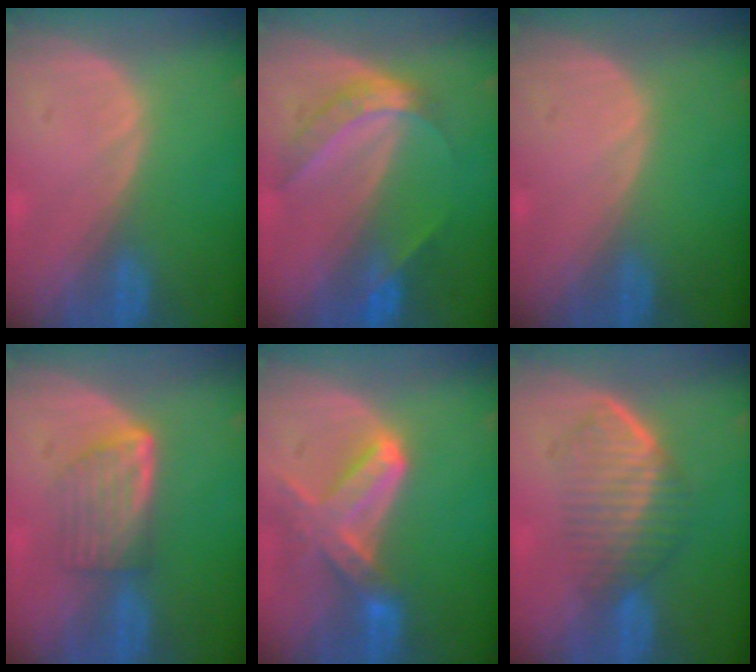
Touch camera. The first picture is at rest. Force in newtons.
{"total": 6.1, "press": 5.1, "slide": 3.2}
{"total": 0.0}
{"total": 5.8, "press": 5.3, "slide": 2.3}
{"total": 7.2, "press": 6.6, "slide": 2.9}
{"total": 7.0, "press": 6.1, "slide": 3.4}